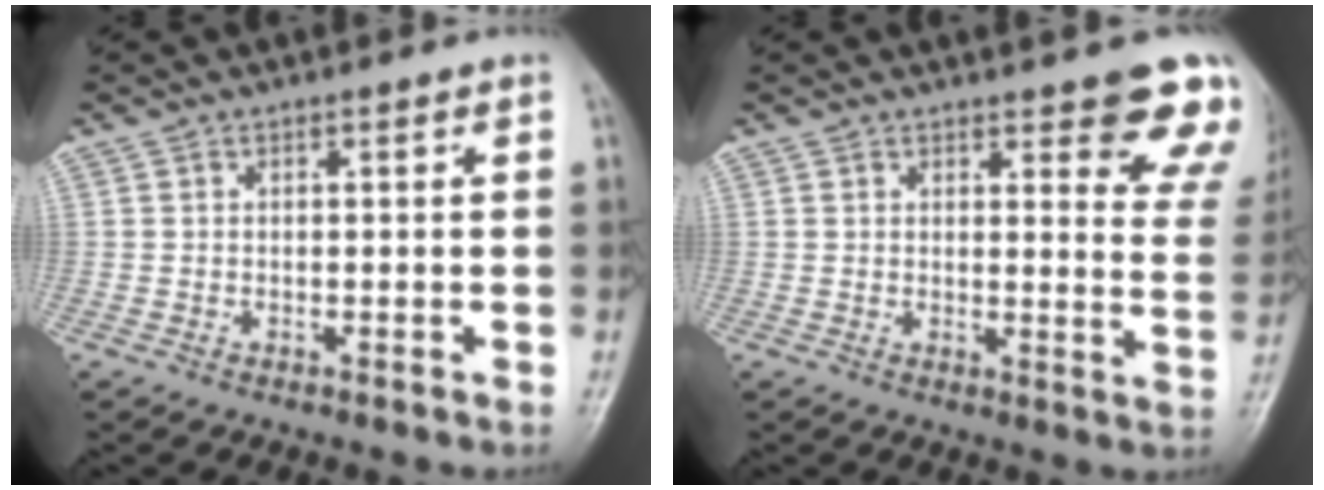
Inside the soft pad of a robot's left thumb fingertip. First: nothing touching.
{"total": 12.1, "force": [8.8, 3.5, 7.6], "torque": [-0.039, -0.047, 0.085]}